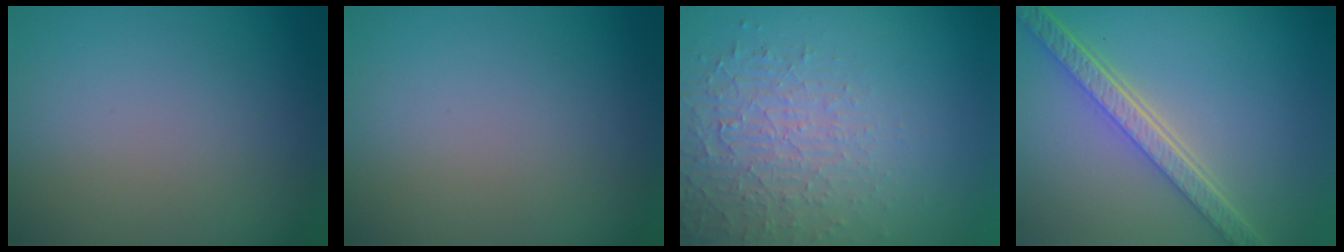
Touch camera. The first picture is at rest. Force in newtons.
{"total": 0.0}
{"total": 4.9, "press": 3.2, "slide": 3.6}
{"total": 5.9, "press": 4.3, "slide": 4.0}